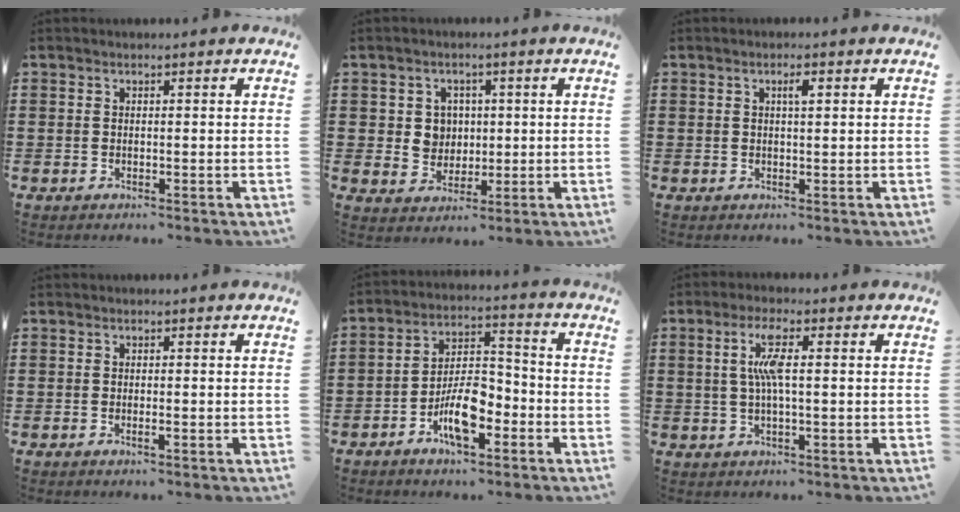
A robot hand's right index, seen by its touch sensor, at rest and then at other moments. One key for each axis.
{"total": 4.2, "fx": 0.8, "fy": 3.9, "fz": 1.5, "tx": -0.047, "ty": 0.011, "tz": 0.013}
{"total": 1.8, "fx": 0.6, "fy": 0.5, "fz": 1.6, "tx": -0.024, "ty": 0.003, "tz": 0.007}
{"total": 0.6, "fx": -0.3, "fy": 0.0, "fz": 0.6, "tx": -0.010, "ty": -0.004, "tz": -0.004}
{"total": 8.6, "fx": -4.3, "fy": 3.5, "fz": 6.5, "tx": -0.130, "ty": 0.006, "tz": -0.079}
{"total": 5.4, "fx": 0.7, "fy": 0.8, "fz": 5.2, "tx": -0.115, "ty": -0.003, "tz": 0.003}